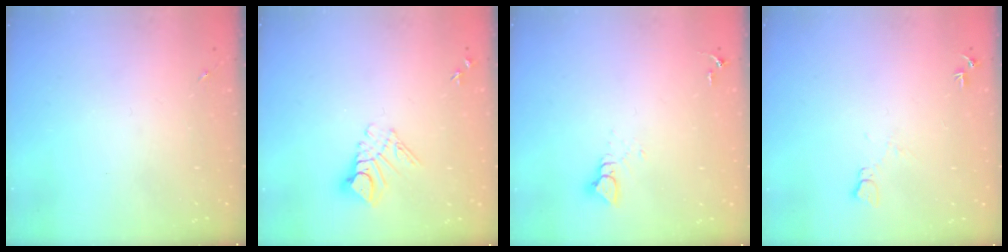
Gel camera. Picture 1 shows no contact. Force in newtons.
{"total": 8.9, "press": 8.9, "slide": 0.8}
{"total": 3.3, "press": 3.3, "slide": 0.3}
{"total": 6.6, "press": 6.6, "slide": 0.7}